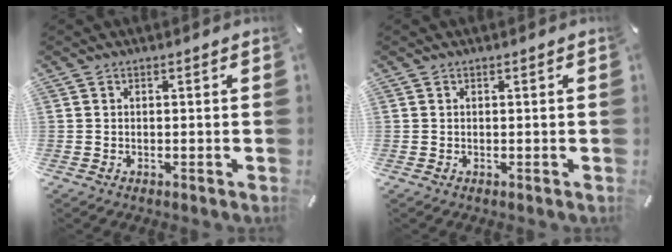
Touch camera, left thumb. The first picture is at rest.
{"total": 0.0}